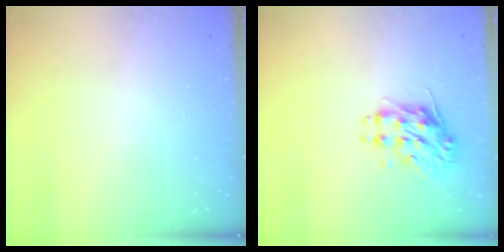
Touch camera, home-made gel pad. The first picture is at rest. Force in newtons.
{"total": 10.4, "press": 10.4, "slide": 0.8}